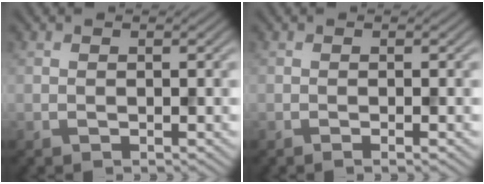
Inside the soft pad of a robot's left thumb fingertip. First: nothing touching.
{"total": 1.0, "force": [-0.3, 0.1, 1.0], "torque": [-0.015, -0.002, -0.010]}